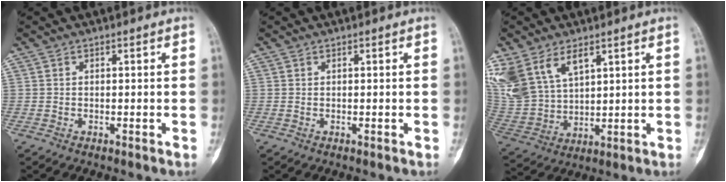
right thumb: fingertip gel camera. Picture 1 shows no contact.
{"total": 0.0}
{"total": 15.8, "force": [8.4, 9.4, 9.4], "torque": [-0.208, -0.017, 0.185]}